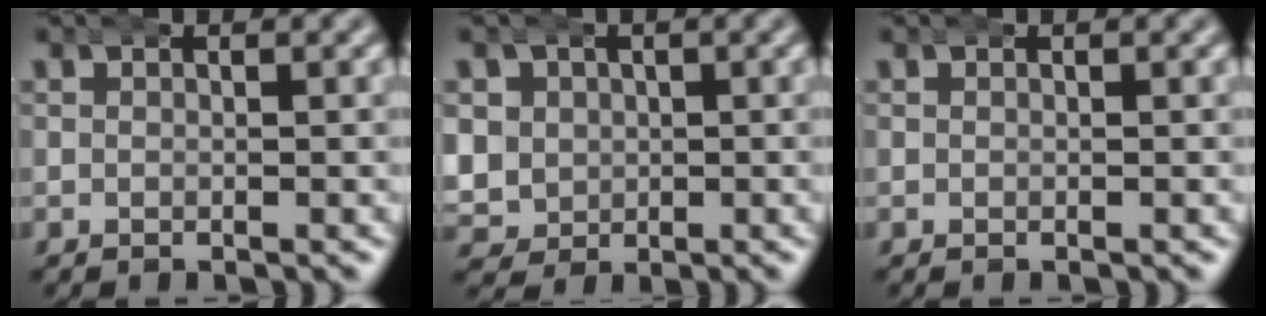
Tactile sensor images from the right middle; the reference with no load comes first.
{"total": 6.9, "force": [0.3, 6.4, 2.5], "torque": [-0.084, -0.026, -0.002]}
{"total": 0.0}